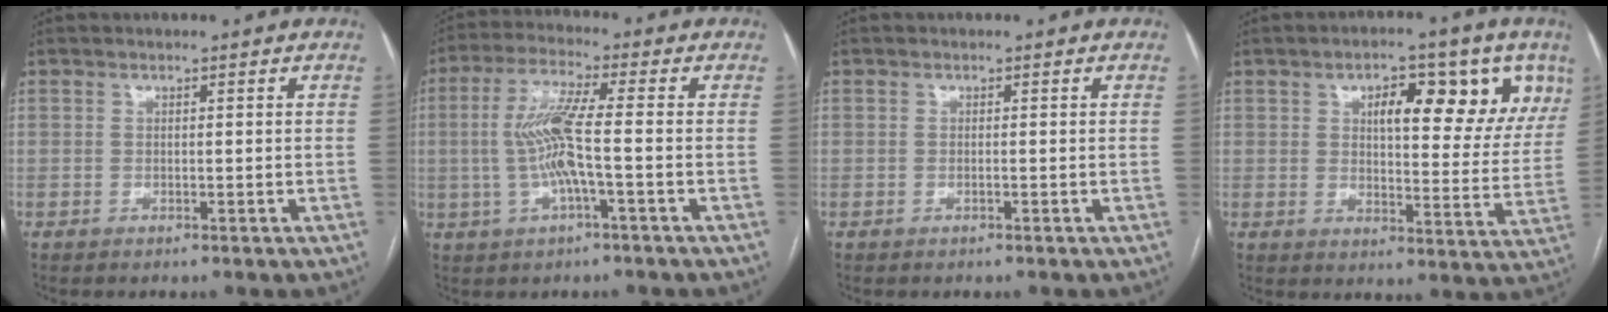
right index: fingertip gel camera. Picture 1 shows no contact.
{"total": 8.6, "force": [-0.9, 0.6, 8.6], "torque": [-0.180, 0.010, -0.022]}
{"total": 0.0}
{"total": 14.3, "force": [6.9, 5.5, 11.2], "torque": [-0.130, 0.009, 0.094]}